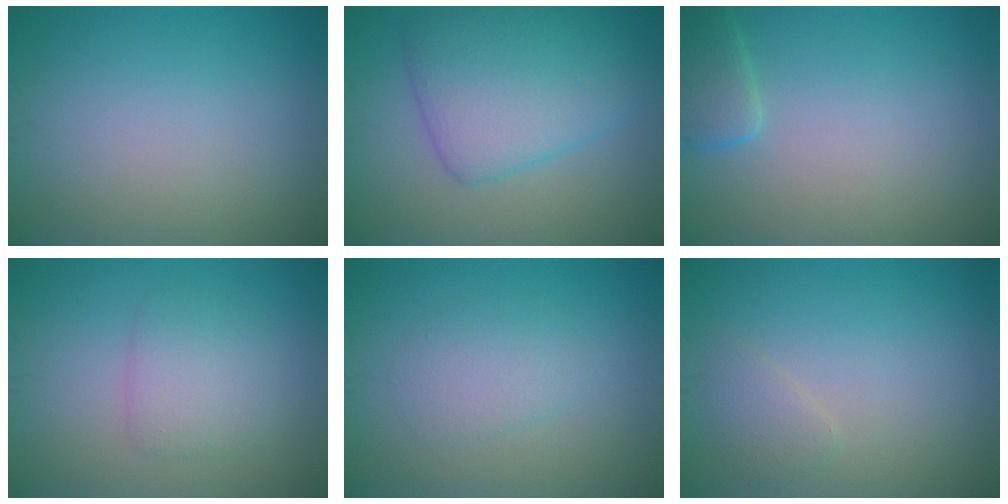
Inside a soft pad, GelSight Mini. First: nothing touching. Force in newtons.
{"total": 6.9, "press": 6.9, "slide": 0.2}
{"total": 2.3, "press": 2.3, "slide": 0.2}
{"total": 2.5, "press": 2.5, "slide": 0.3}
{"total": 2.2, "press": 2.2, "slide": 0.1}
{"total": 1.3, "press": 1.3, "slide": 0.1}